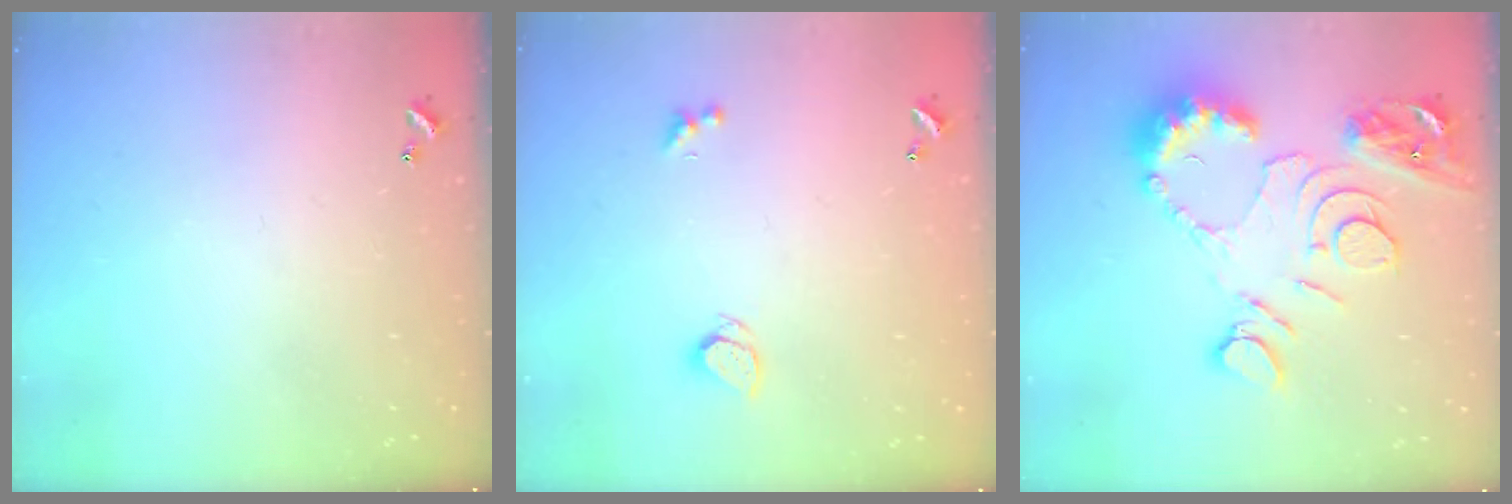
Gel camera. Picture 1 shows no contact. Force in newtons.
{"total": 2.0, "press": 2.0, "slide": 0.5}
{"total": 14.4, "press": 14.3, "slide": 1.3}